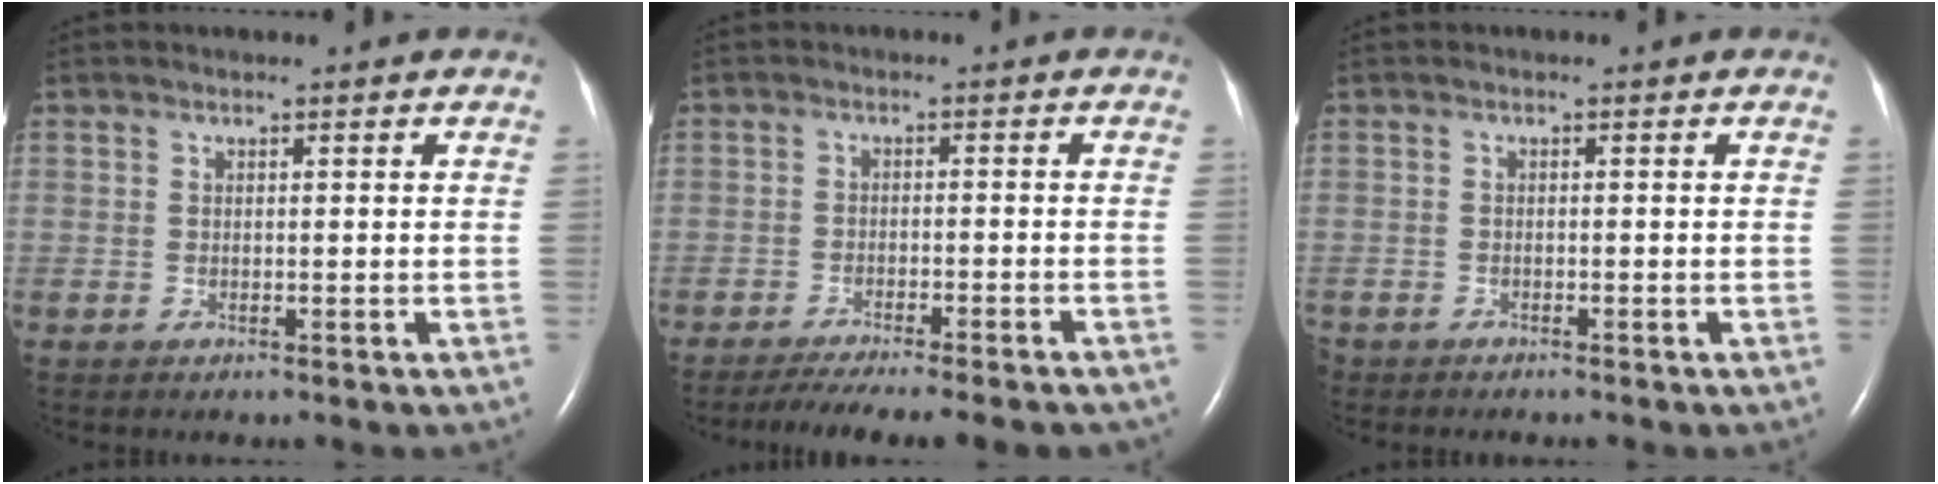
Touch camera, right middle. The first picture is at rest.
{"total": 14.5, "force": [-12.7, 1.5, 6.8], "torque": [-0.095, -0.020, -0.169]}
{"total": 1.7, "force": [-1.6, 0.4, 0.4], "torque": [-0.010, -0.003, -0.026]}